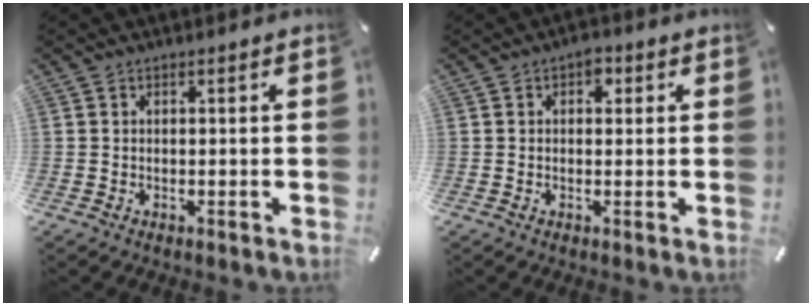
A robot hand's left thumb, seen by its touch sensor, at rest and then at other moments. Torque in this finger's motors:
{"motor_torque": [0.48, 0.28, 0.25, -0.29, 0.06]}